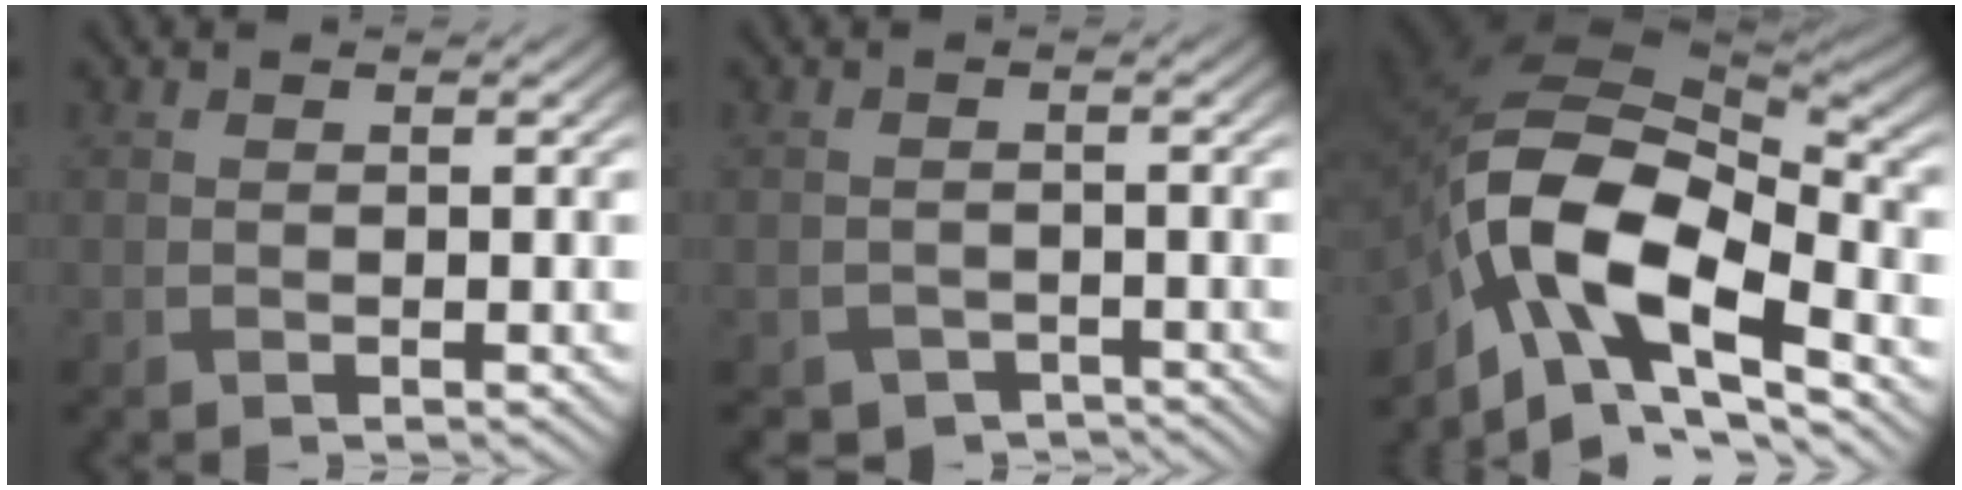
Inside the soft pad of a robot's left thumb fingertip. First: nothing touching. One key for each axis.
{"total": 2.3, "fx": -1.8, "fy": 1.3, "fz": 0.4, "tx": -0.006, "ty": -0.007, "tz": -0.030}
{"total": 15.1, "fx": -6.3, "fy": 7.6, "fz": 11.4, "tx": -0.228, "ty": -0.018, "tz": -0.127}